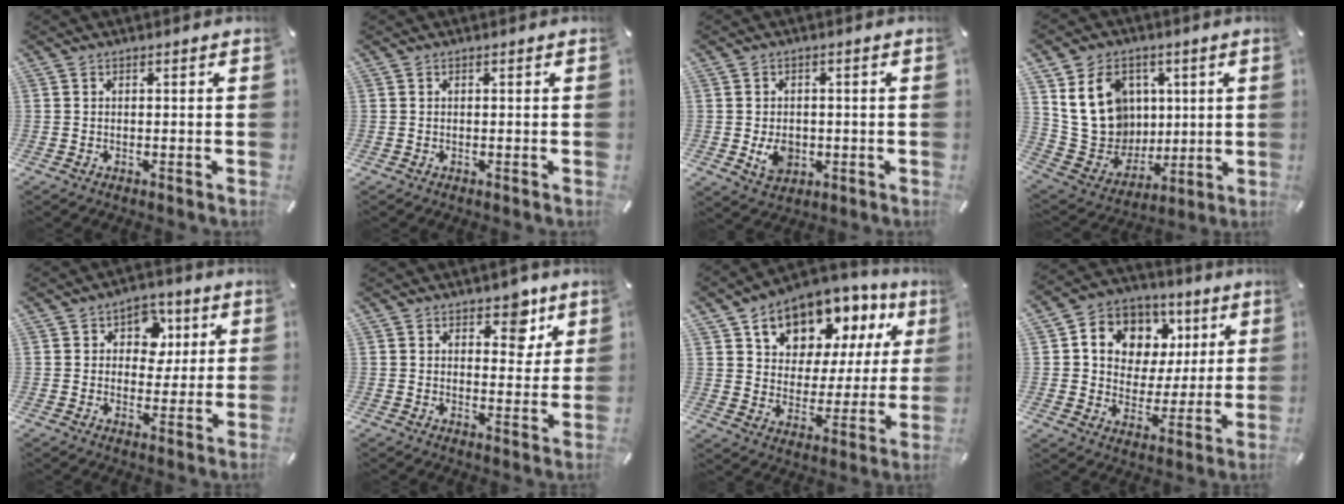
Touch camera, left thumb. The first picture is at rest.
{"total": 0.0}
{"total": 5.7, "force": [-0.9, 4.6, 3.2], "torque": [-0.052, -0.002, -0.017]}
{"total": 17.0, "force": [5.3, 14.7, 6.8], "torque": [-0.139, -0.023, 0.115]}
{"total": 8.2, "force": [2.4, 7.0, 3.7], "torque": [-0.039, -0.005, 0.036]}
{"total": 7.4, "force": [4.7, 4.7, 3.2], "torque": [-0.018, -0.028, 0.075]}
{"total": 12.8, "force": [8.5, 8.5, 4.3], "torque": [-0.082, -0.062, 0.149]}
{"total": 11.0, "force": [3.2, 9.8, 3.7], "torque": [-0.066, -0.012, 0.065]}